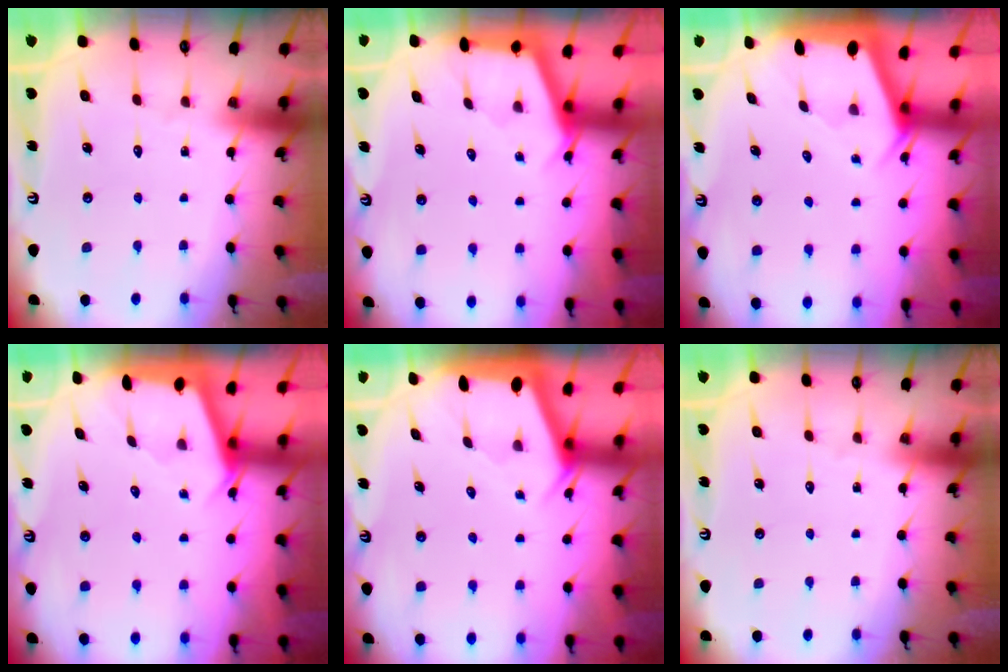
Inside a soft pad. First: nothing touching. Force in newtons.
{"total": 2.7, "press": 2.7, "slide": 0.3}
{"total": 2.2, "press": 2.2, "slide": 0.3}
{"total": 2.0, "press": 2.0, "slide": 0.3}
{"total": 2.0, "press": 2.0, "slide": 0.2}
{"total": 0.0}